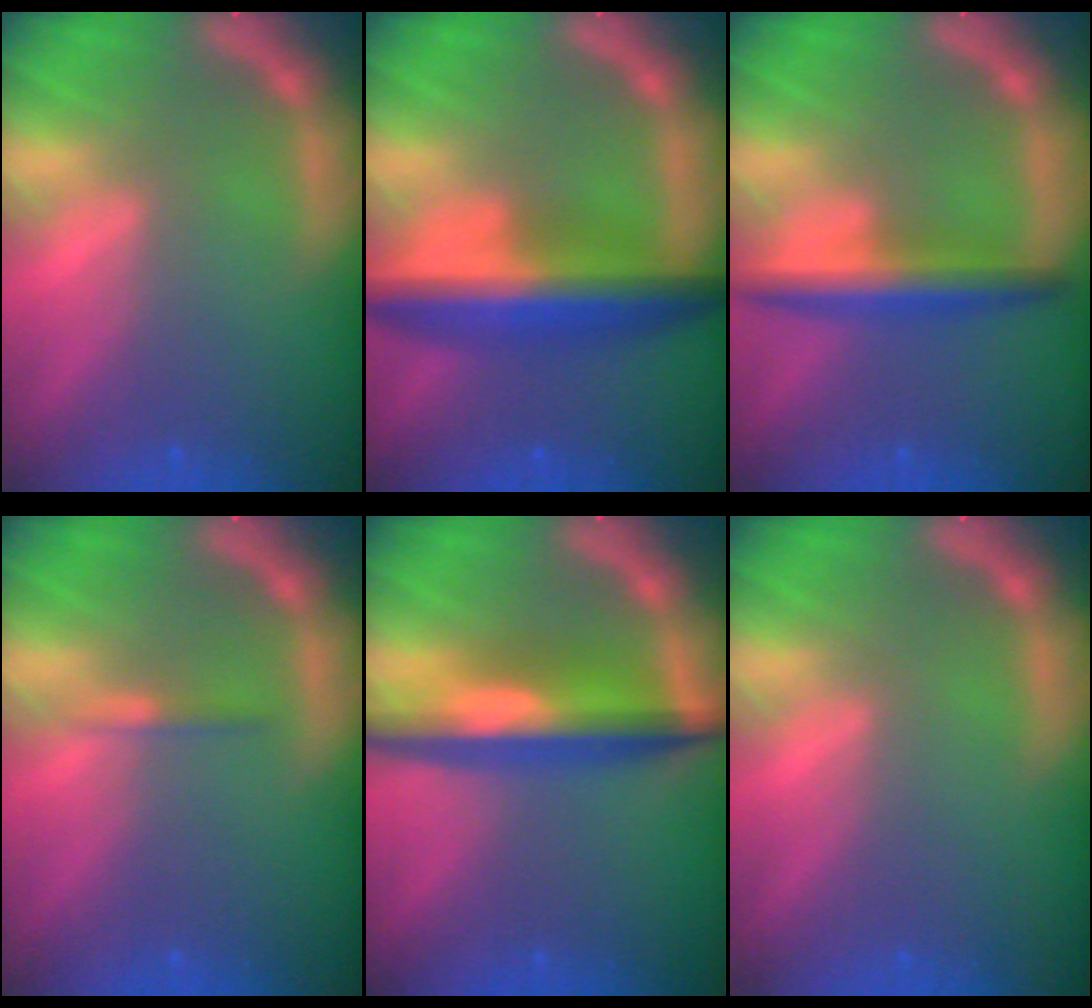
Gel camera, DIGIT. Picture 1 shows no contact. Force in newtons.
{"total": 8.0}
{"total": 4.5}
{"total": 0.9}
{"total": 7.1}
{"total": 0.0}